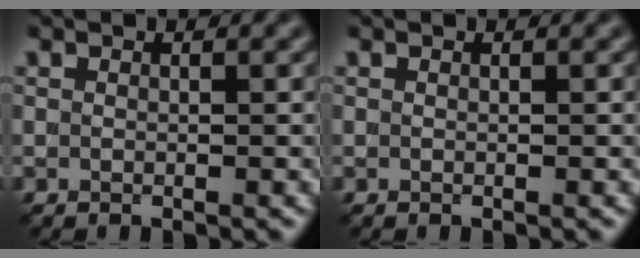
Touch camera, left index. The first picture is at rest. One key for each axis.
{"total": 0.0}